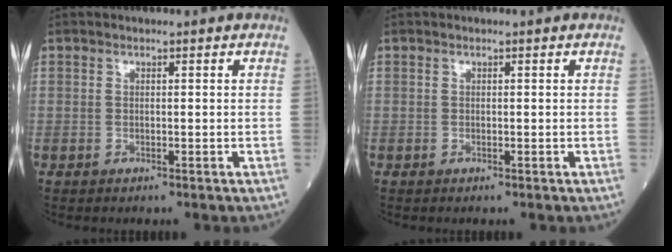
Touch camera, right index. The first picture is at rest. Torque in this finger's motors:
{"motor_torque": [-0.09, -0.05, 0.02, -0.02]}